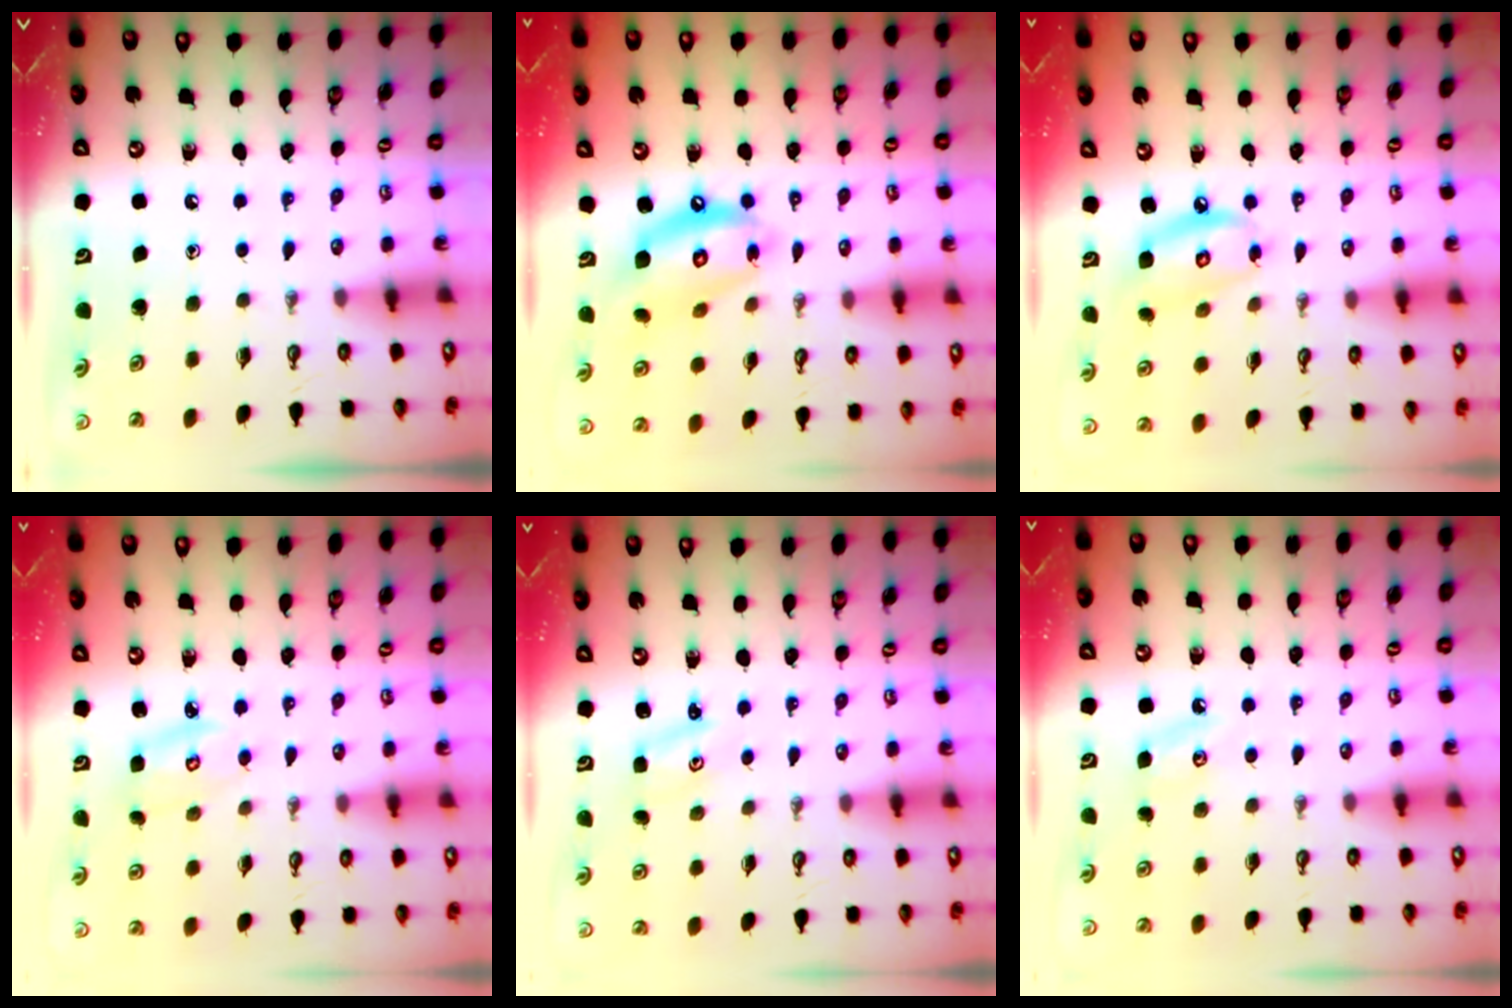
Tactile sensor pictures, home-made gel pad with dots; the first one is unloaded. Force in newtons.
{"total": 13.8, "press": 13.7, "slide": 1.5}
{"total": 9.2, "press": 9.1, "slide": 0.8}
{"total": 3.8, "press": 3.8, "slide": 0.3}
{"total": 1.4, "press": 1.4, "slide": 0.2}
{"total": 5.9, "press": 5.8, "slide": 0.8}